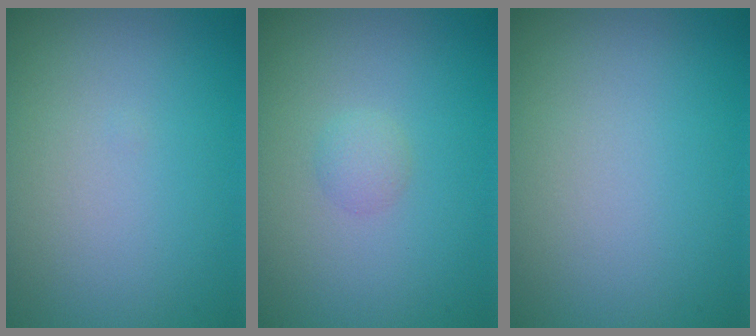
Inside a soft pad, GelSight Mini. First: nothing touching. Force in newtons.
{"total": 1.0, "press": 1.0, "slide": 0.1}
{"total": 0.0}